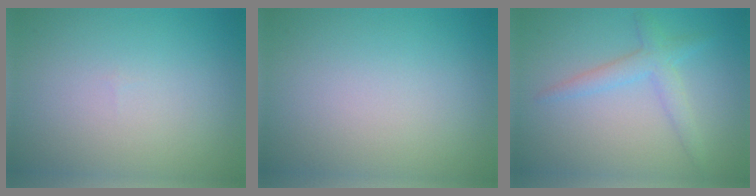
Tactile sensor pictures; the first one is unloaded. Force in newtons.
{"total": 0.0}
{"total": 2.5, "press": 2.5, "slide": 0.1}